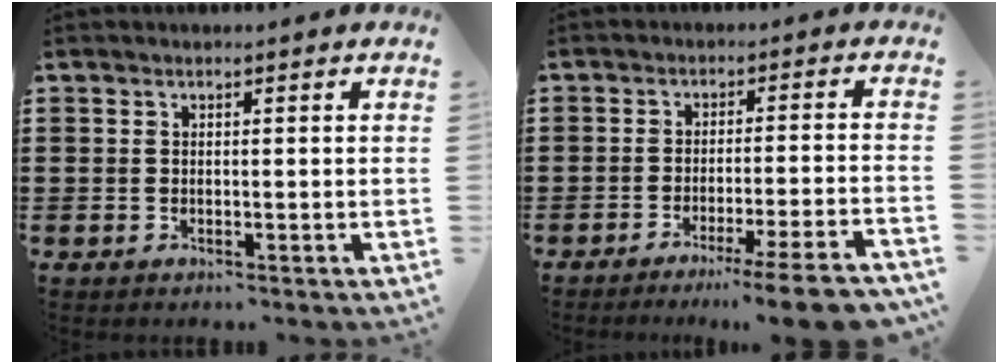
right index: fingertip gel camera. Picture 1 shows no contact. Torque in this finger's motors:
{"motor_torque": [1.46, -0.68, 0.66, 0.11]}